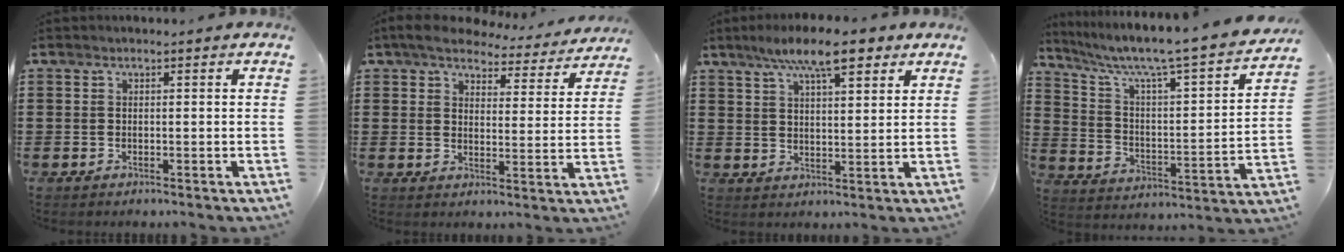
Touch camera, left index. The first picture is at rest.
{"total": 5.1, "force": [4.8, 1.1, 1.5], "torque": [-0.055, -0.027, 0.082]}
{"total": 9.3, "force": [6.5, 2.4, 6.2], "torque": [-0.119, -0.006, 0.112]}
{"total": 5.8, "force": [4.8, 0.2, 3.3], "torque": [-0.089, -0.049, 0.070]}